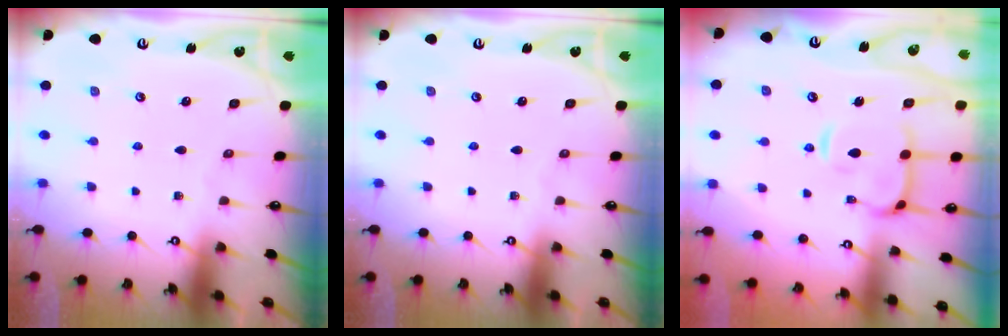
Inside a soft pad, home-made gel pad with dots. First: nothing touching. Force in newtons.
{"total": 0.0}
{"total": 6.3, "press": 6.2, "slide": 1.3}